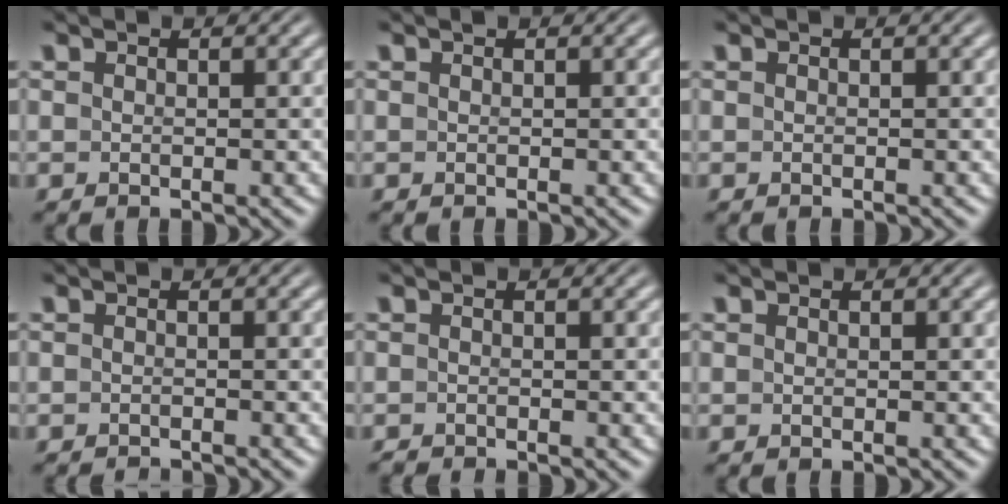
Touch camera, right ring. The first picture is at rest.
{"total": 0.0}
{"total": 0.0}
{"total": 1.7, "force": [-1.7, -0.3, -0.1], "torque": [-0.005, -0.010, -0.023]}
{"total": 1.0, "force": [-1.0, -0.2, -0.1], "torque": [0.001, -0.009, -0.014]}
{"total": 0.0}